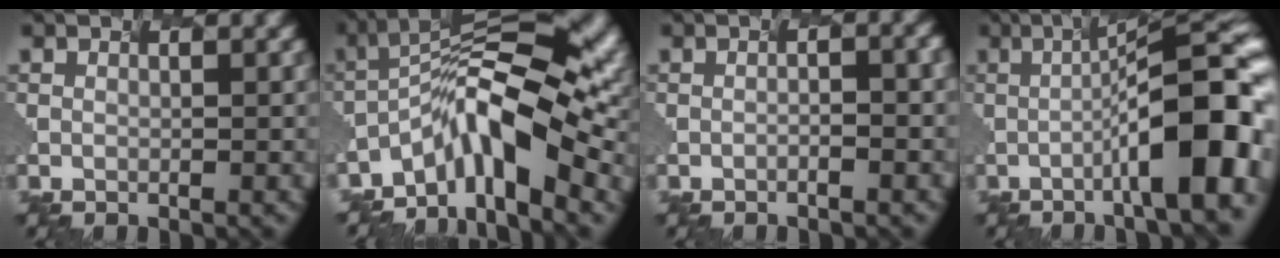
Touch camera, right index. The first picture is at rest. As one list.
[{"total": 9.1, "force": [-5.1, 2.6, 7.1], "torque": [-0.126, 0.012, -0.091]}, {"total": 2.7, "force": [-0.6, 0.9, 2.5], "torque": [-0.014, 0.007, -0.009]}, {"total": 9.9, "force": [-2.3, 1.4, 9.6], "torque": [-0.135, 0.009, -0.035]}]